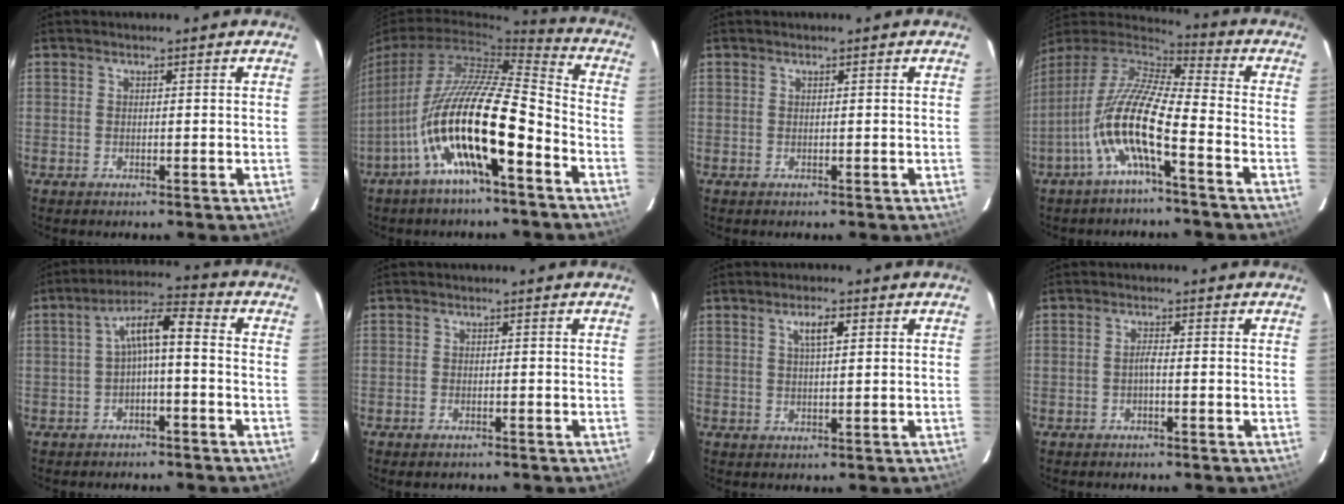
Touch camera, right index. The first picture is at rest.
{"total": 17.6, "force": [-7.4, 3.9, 15.4], "torque": [-0.279, -0.021, -0.141]}
{"total": 0.0}
{"total": 14.3, "force": [-5.5, 2.7, 12.9], "torque": [-0.243, -0.006, -0.111]}
{"total": 6.6, "force": [-1.5, 1.6, 6.2], "torque": [-0.127, 0.025, -0.025]}
{"total": 1.4, "force": [-1.2, 0.6, 0.4], "torque": [-0.011, 0.000, -0.021]}
{"total": 3.6, "force": [1.4, 0.9, 3.2], "torque": [-0.056, 0.007, 0.025]}
{"total": 1.2, "force": [-0.6, 0.1, 1.0], "torque": [-0.020, 0.005, -0.014]}